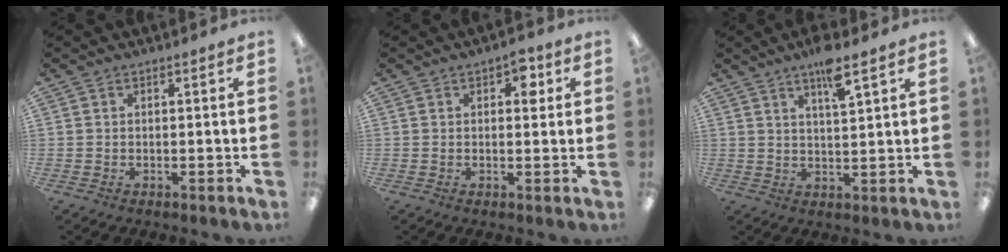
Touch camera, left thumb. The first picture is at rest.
{"total": 4.7, "force": [1.7, 2.6, 3.4], "torque": [-0.031, -0.007, 0.021]}
{"total": 7.0, "force": [4.8, 1.1, 5.0], "torque": [-0.087, -0.018, 0.077]}